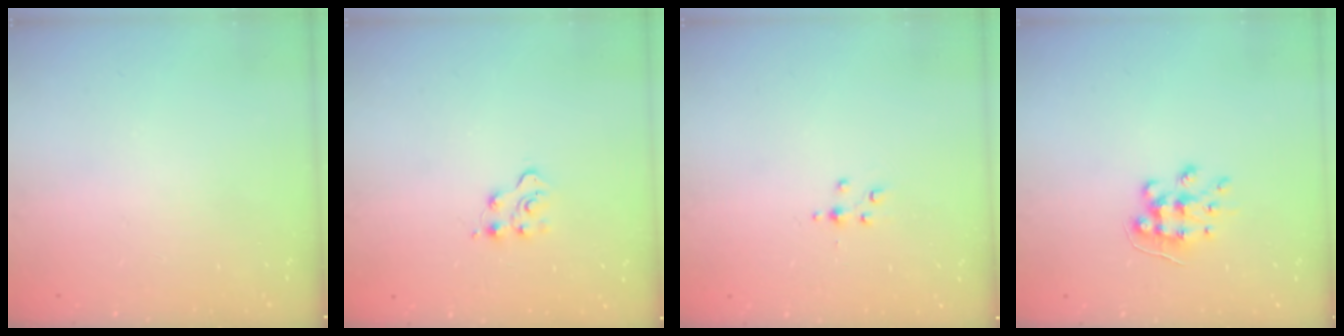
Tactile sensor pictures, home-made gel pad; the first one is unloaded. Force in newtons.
{"total": 4.5, "press": 4.5, "slide": 0.6}
{"total": 2.7, "press": 2.7, "slide": 0.4}
{"total": 8.2, "press": 8.2, "slide": 0.7}